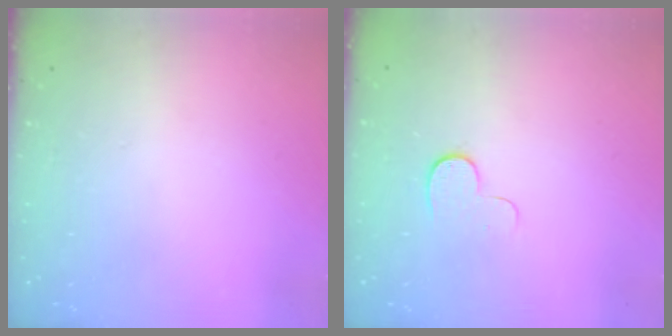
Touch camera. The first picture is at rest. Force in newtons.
{"total": 5.7, "press": 5.7, "slide": 0.6}